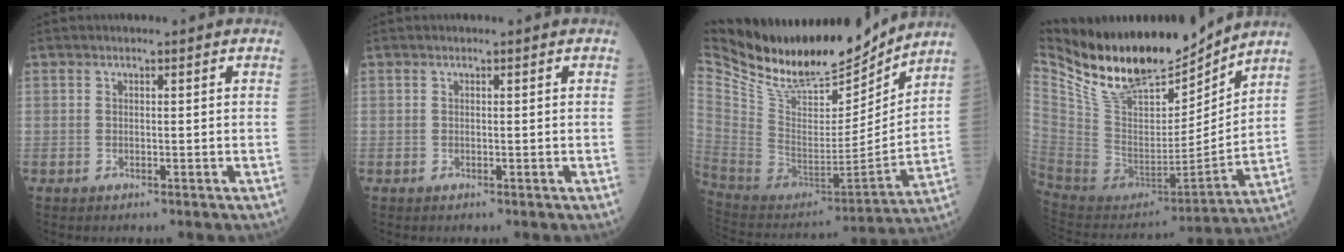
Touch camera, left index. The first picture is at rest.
{"total": 0.0}
{"total": 27.6, "force": [23.3, 8.3, 12.1], "torque": [-0.256, -0.021, 0.388]}
{"total": 19.6, "force": [16.5, 5.7, 8.8], "torque": [-0.163, -0.021, 0.302]}